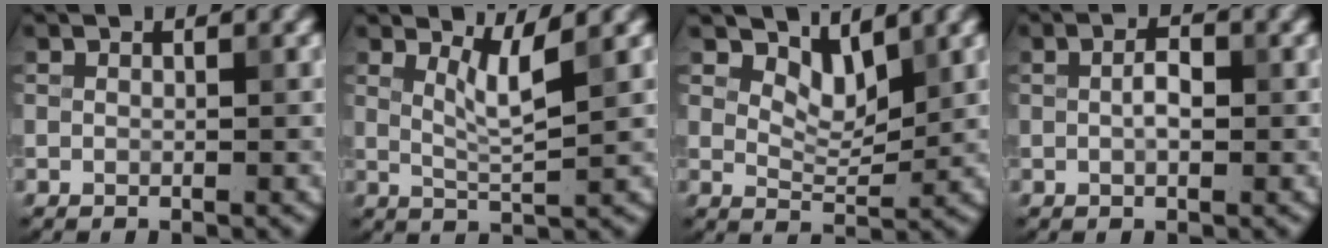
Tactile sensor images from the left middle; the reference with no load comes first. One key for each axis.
{"total": 2.4, "fx": 1.3, "fy": 0.1, "fz": 2.0, "tx": -0.041, "ty": -0.006, "tz": 0.033}
{"total": 2.9, "fx": 2.2, "fy": 1.1, "fz": 1.5, "tx": -0.034, "ty": -0.011, "tz": 0.037}
{"total": 1.7, "fx": -0.1, "fy": 0.7, "fz": 1.5, "tx": -0.030, "ty": 0.006, "tz": 0.000}